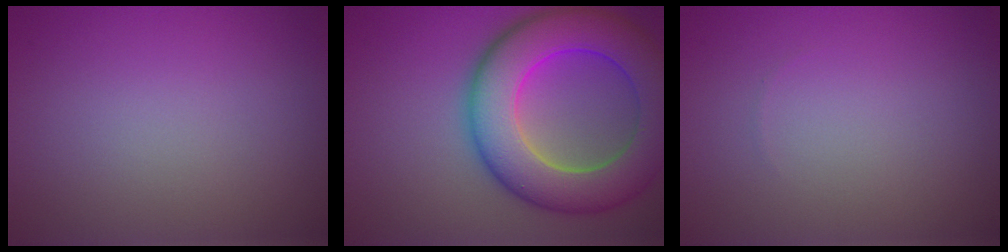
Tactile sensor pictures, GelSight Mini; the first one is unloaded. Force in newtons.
{"total": 10.8, "press": 10.8, "slide": 0.3}
{"total": 0.0}